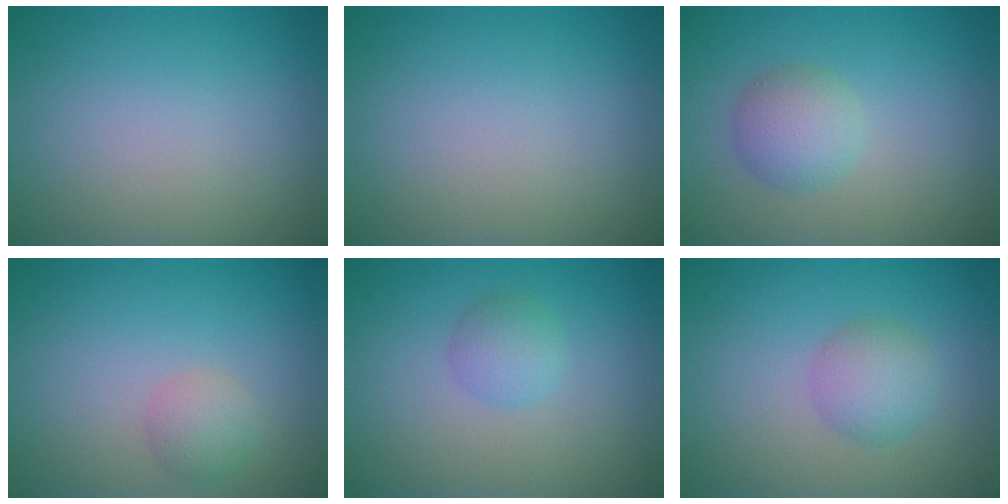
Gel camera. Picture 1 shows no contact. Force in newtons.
{"total": 0.0}
{"total": 2.9, "press": 2.9, "slide": 0.0}
{"total": 1.9, "press": 1.9, "slide": 0.1}
{"total": 1.9, "press": 1.9, "slide": 0.1}
{"total": 2.8, "press": 2.8, "slide": 0.0}